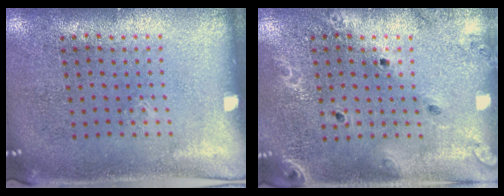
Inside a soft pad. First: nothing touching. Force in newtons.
{"total": 1.7, "press": 1.7, "slide": 0.4}